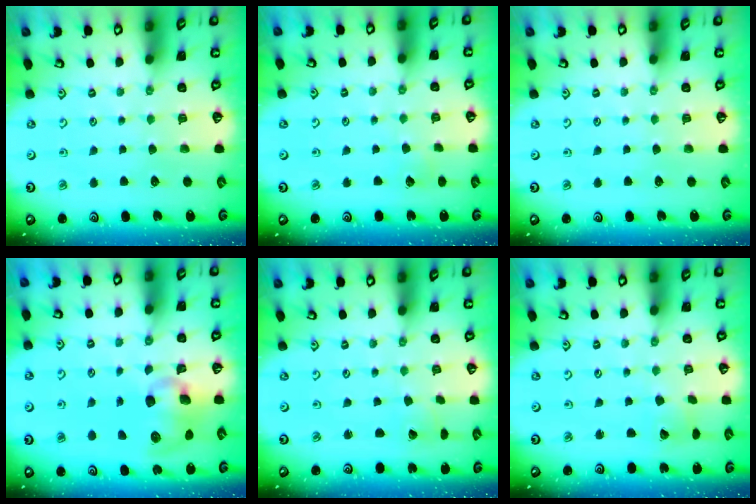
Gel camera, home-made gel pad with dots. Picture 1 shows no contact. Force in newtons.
{"total": 2.7, "press": 2.7, "slide": 0.3}
{"total": 0.0}
{"total": 11.5, "press": 11.4, "slide": 1.7}
{"total": 1.9, "press": 1.9, "slide": 0.1}
{"total": 2.6, "press": 2.6, "slide": 0.3}